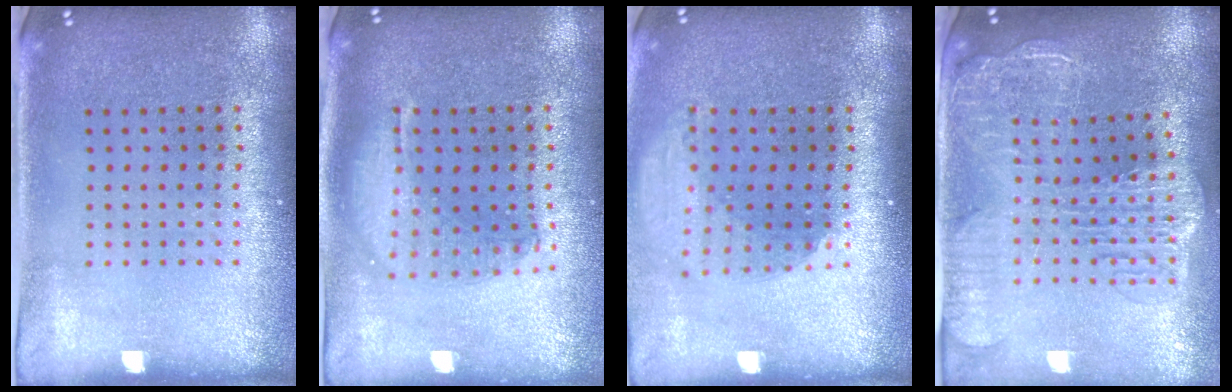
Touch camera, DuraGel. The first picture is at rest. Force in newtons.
{"total": 1.6, "press": 1.4, "slide": 0.7}
{"total": 1.9, "press": 1.5, "slide": 1.3}
{"total": 2.9, "press": 2.4, "slide": 1.7}